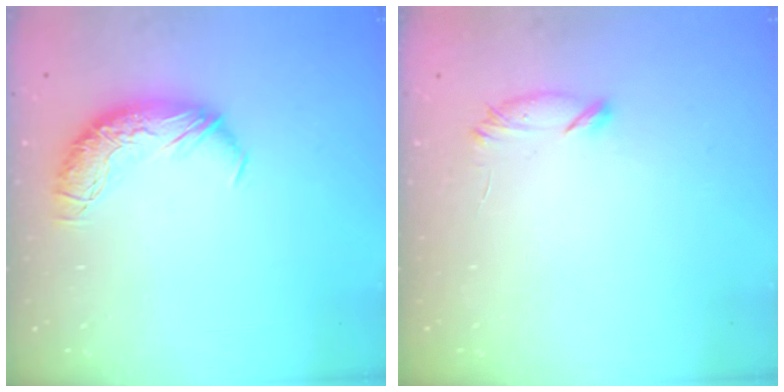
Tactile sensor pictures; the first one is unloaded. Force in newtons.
{"total": 7.2, "press": 7.1, "slide": 0.9}